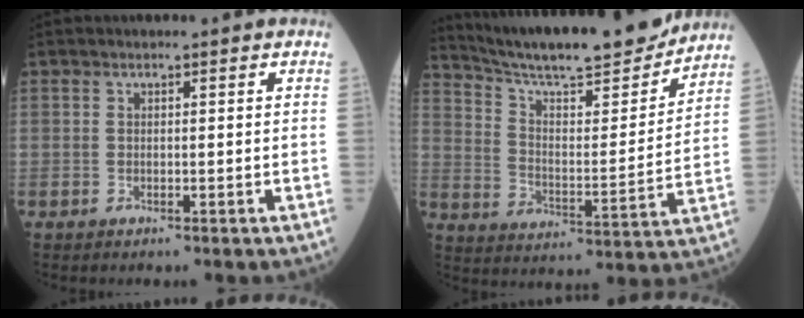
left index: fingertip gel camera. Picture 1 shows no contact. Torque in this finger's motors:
{"motor_torque": [0.31, -0.81, 0.31, 0.08]}